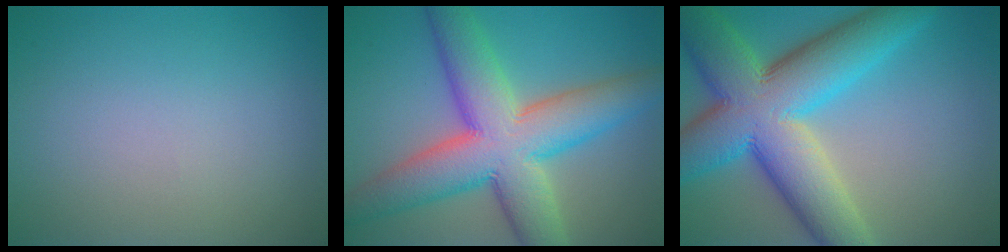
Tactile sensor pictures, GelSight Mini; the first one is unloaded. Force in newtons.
{"total": 11.4, "press": 11.4, "slide": 0.4}
{"total": 13.3, "press": 13.3, "slide": 0.4}